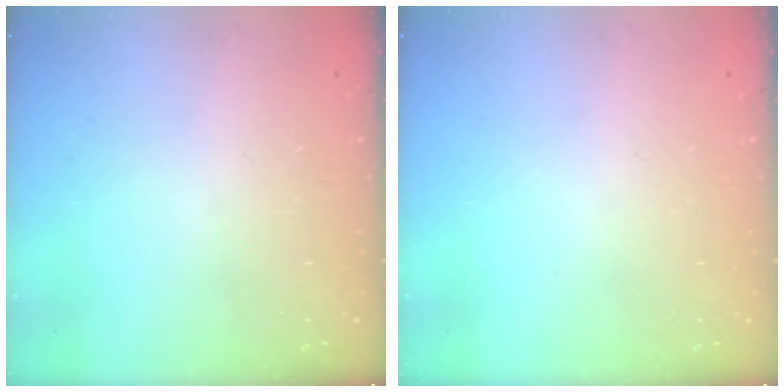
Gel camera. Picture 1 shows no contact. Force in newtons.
{"total": 0.0}